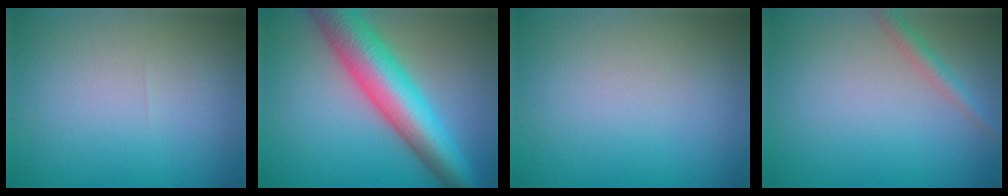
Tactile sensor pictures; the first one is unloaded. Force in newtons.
{"total": 9.5, "press": 9.5, "slide": 0.1}
{"total": 0.0}
{"total": 1.6, "press": 1.6, "slide": 0.1}